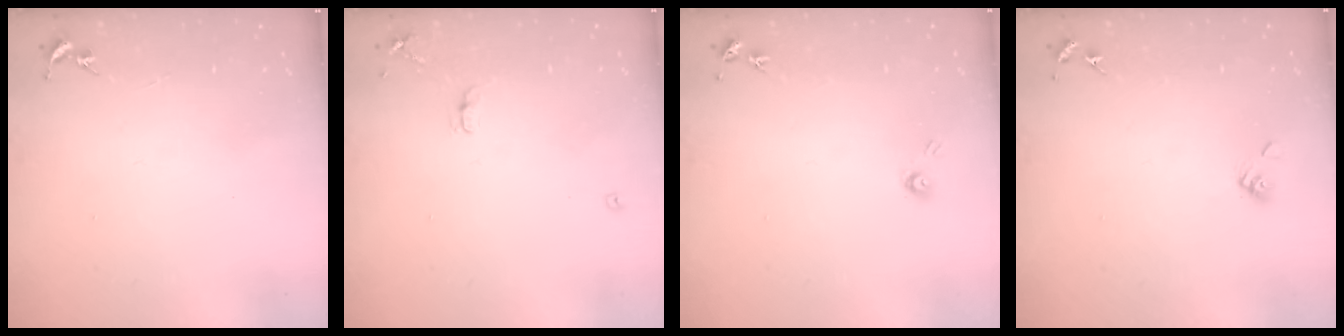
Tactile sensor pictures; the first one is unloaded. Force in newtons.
{"total": 7.2, "press": 7.2, "slide": 0.8}
{"total": 4.0, "press": 4.0, "slide": 0.3}
{"total": 5.8, "press": 5.3, "slide": 2.3}